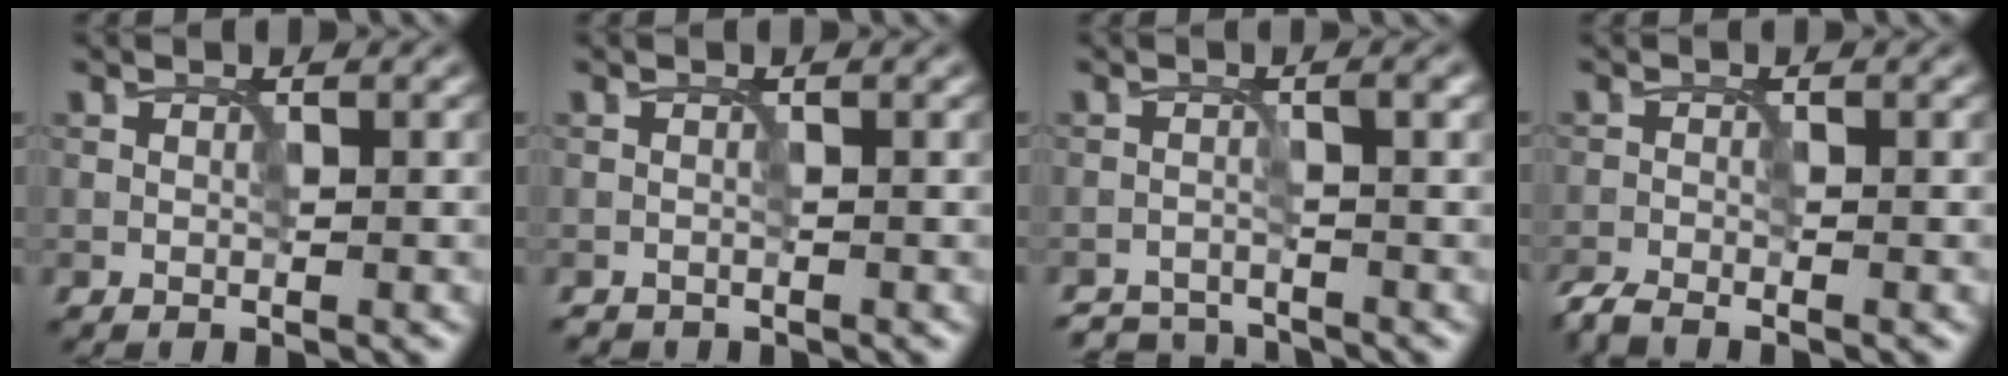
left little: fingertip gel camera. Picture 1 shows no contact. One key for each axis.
{"total": 0.8, "fx": -0.7, "fy": 0.1, "fz": -0.1, "tx": 0.004, "ty": -0.007, "tz": -0.012}
{"total": 3.2, "fx": -3.0, "fy": 0.6, "fz": 0.9, "tx": -0.010, "ty": -0.003, "tz": -0.059}
{"total": 2.1, "fx": -1.9, "fy": 0.2, "fz": 0.8, "tx": -0.017, "ty": -0.009, "tz": -0.045}